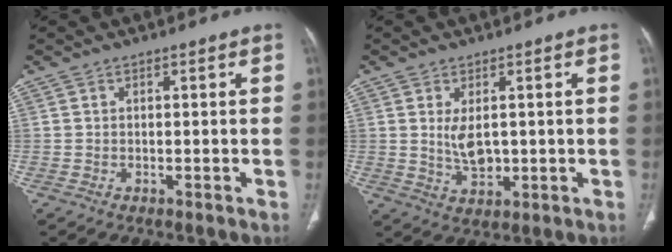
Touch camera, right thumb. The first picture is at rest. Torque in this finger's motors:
{"motor_torque": [-0.39, 0.24, -0.03, 0.44, -0.02]}